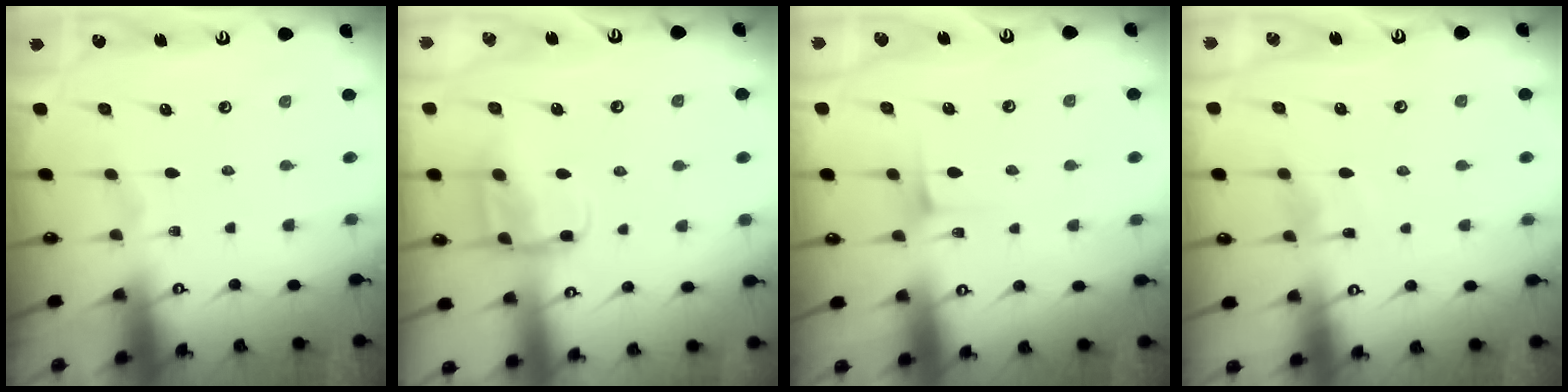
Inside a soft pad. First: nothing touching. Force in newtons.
{"total": 10.6, "press": 10.5, "slide": 1.1}
{"total": 4.5, "press": 4.5, "slide": 0.6}
{"total": 5.5, "press": 5.5, "slide": 0.6}